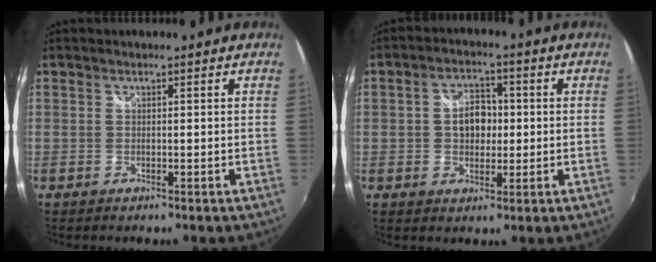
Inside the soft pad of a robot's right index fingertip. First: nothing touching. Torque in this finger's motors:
{"motor_torque": [0.09, 0.09, 0.13, 0.06]}